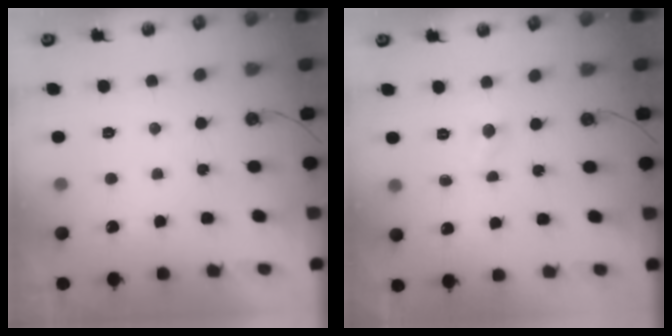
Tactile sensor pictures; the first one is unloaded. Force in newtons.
{"total": 2.9, "press": 2.9, "slide": 0.3}